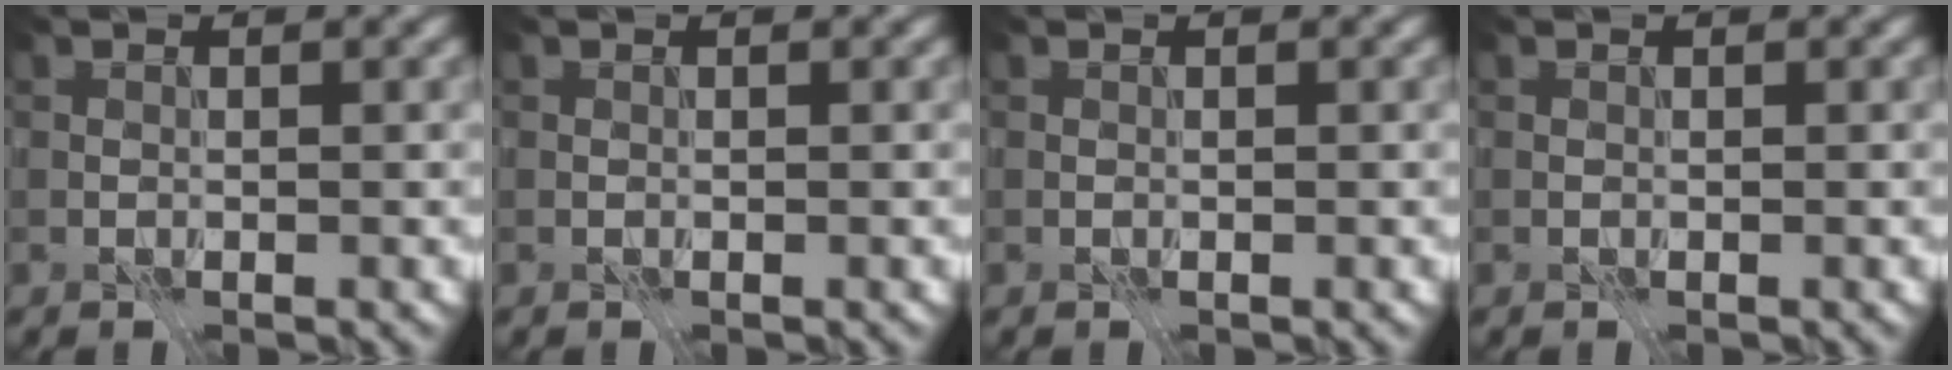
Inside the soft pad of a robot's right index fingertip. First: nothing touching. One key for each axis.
{"total": 0.0}
{"total": 0.0}
{"total": 0.0}